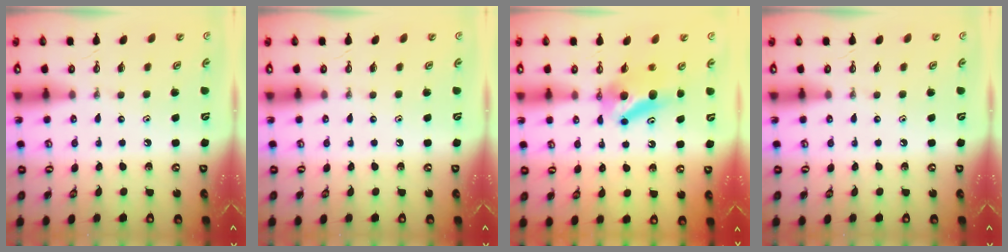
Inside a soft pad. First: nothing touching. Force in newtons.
{"total": 0.0}
{"total": 8.1, "press": 5.8, "slide": 5.7}
{"total": 0.0}